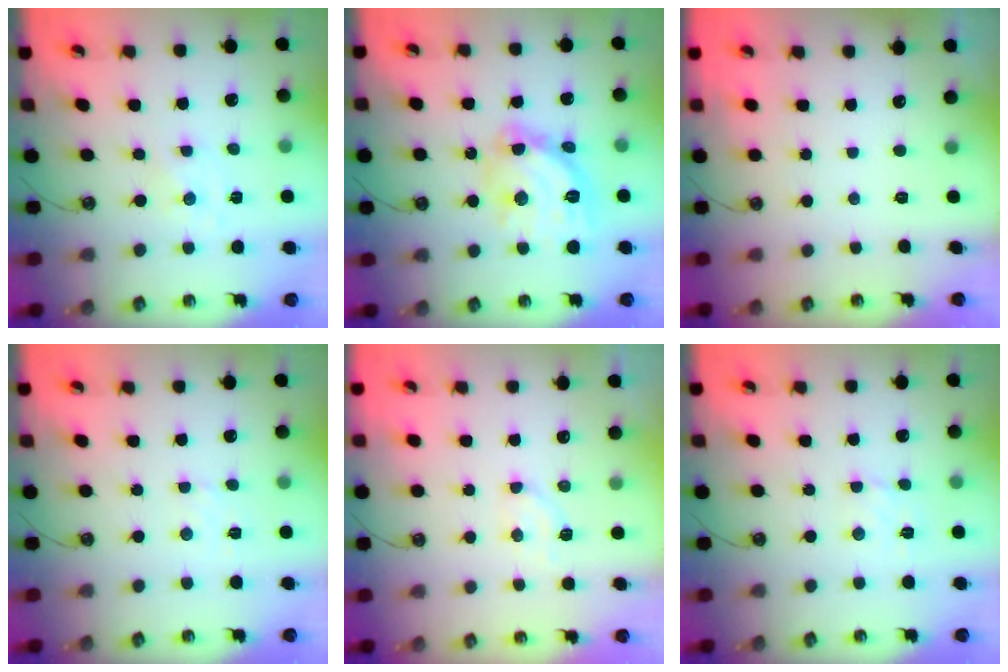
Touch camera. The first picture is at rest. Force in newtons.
{"total": 16.2, "press": 16.2, "slide": 1.7}
{"total": 0.0}
{"total": 2.8, "press": 2.7, "slide": 0.5}
{"total": 4.8, "press": 4.7, "slide": 1.0}
{"total": 2.8, "press": 2.7, "slide": 0.6}